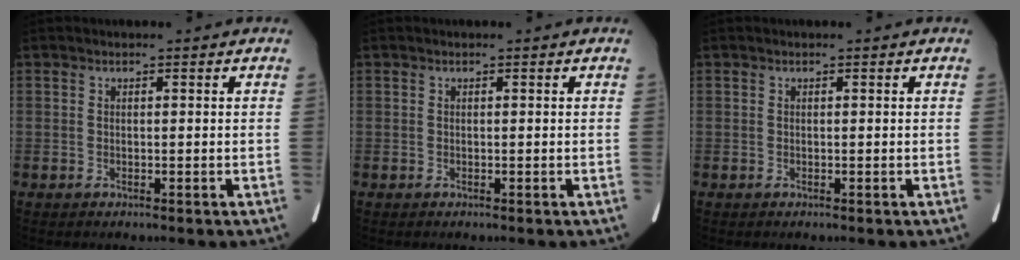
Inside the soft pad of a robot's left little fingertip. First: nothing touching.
{"total": 0.0}
{"total": 0.0}